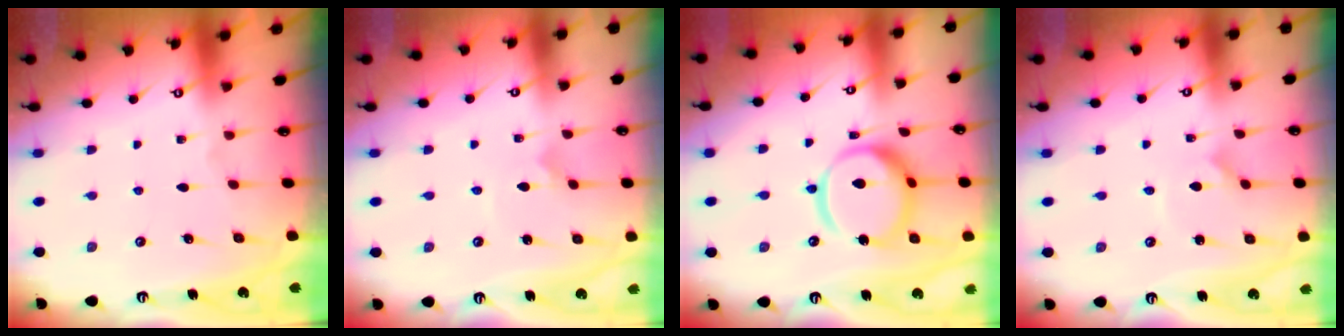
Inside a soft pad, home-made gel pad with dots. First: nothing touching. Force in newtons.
{"total": 1.3, "press": 1.3, "slide": 0.1}
{"total": 13.7, "press": 13.6, "slide": 1.3}
{"total": 1.1, "press": 1.1, "slide": 0.1}